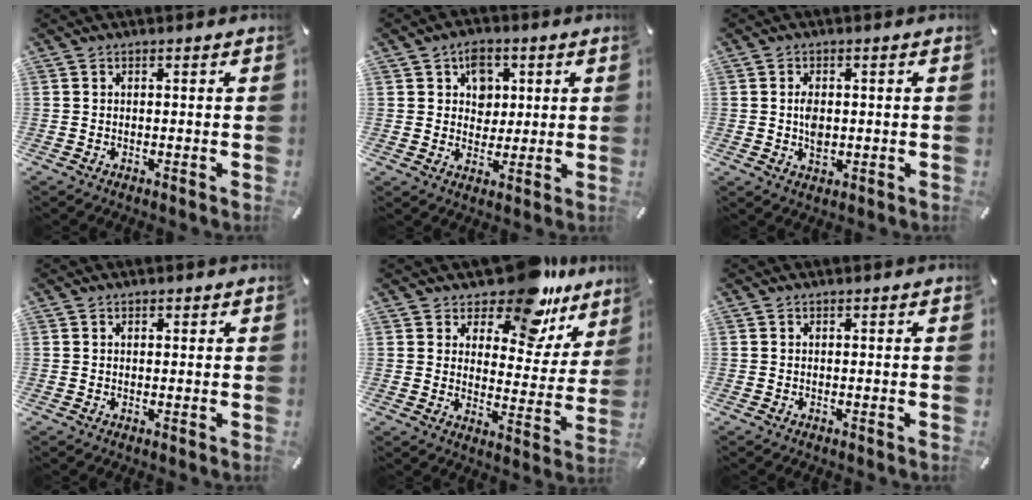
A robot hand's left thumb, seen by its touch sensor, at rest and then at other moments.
{"total": 7.0, "force": [2.4, 6.0, 2.8], "torque": [-0.024, -0.004, 0.035]}
{"total": 4.3, "force": [0.0, 2.8, 3.3], "torque": [-0.056, -0.004, -0.005]}
{"total": 0.9, "force": [0.3, 0.7, 0.4], "torque": [-0.008, 0.004, 0.004]}
{"total": 13.2, "force": [10.9, 5.4, 5.2], "torque": [-0.080, -0.091, 0.188]}
{"total": 0.0}